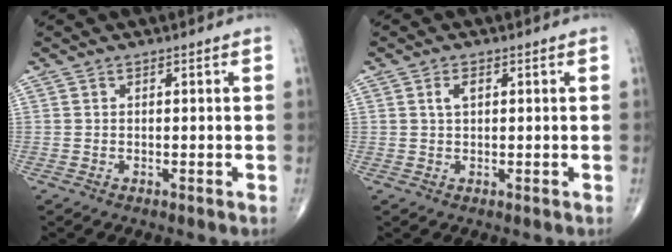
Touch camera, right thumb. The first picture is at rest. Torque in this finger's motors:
{"motor_torque": [0.03, -0.23, 0.53, 0.15, -0.02]}